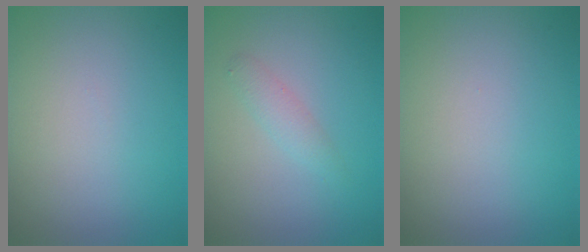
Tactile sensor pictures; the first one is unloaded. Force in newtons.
{"total": 1.4, "press": 1.4, "slide": 0.0}
{"total": 0.0}